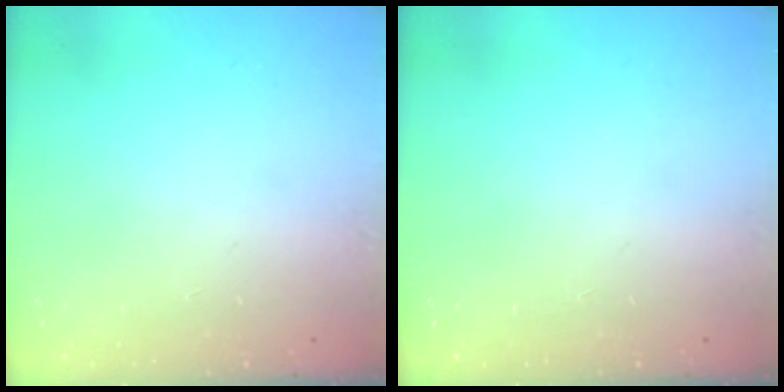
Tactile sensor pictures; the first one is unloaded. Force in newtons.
{"total": 0.0}